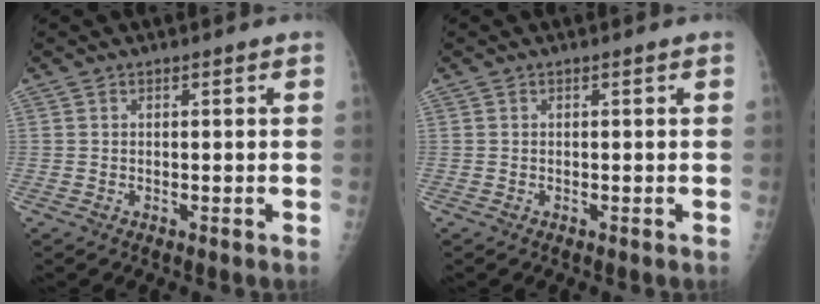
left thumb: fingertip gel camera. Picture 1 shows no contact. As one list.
[{"total": 0.0}]